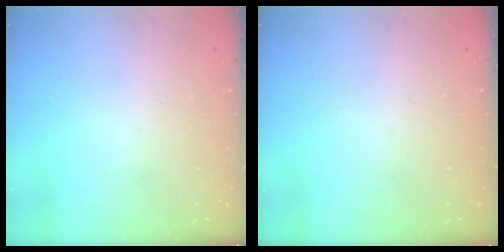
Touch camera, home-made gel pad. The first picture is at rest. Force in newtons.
{"total": 0.0}